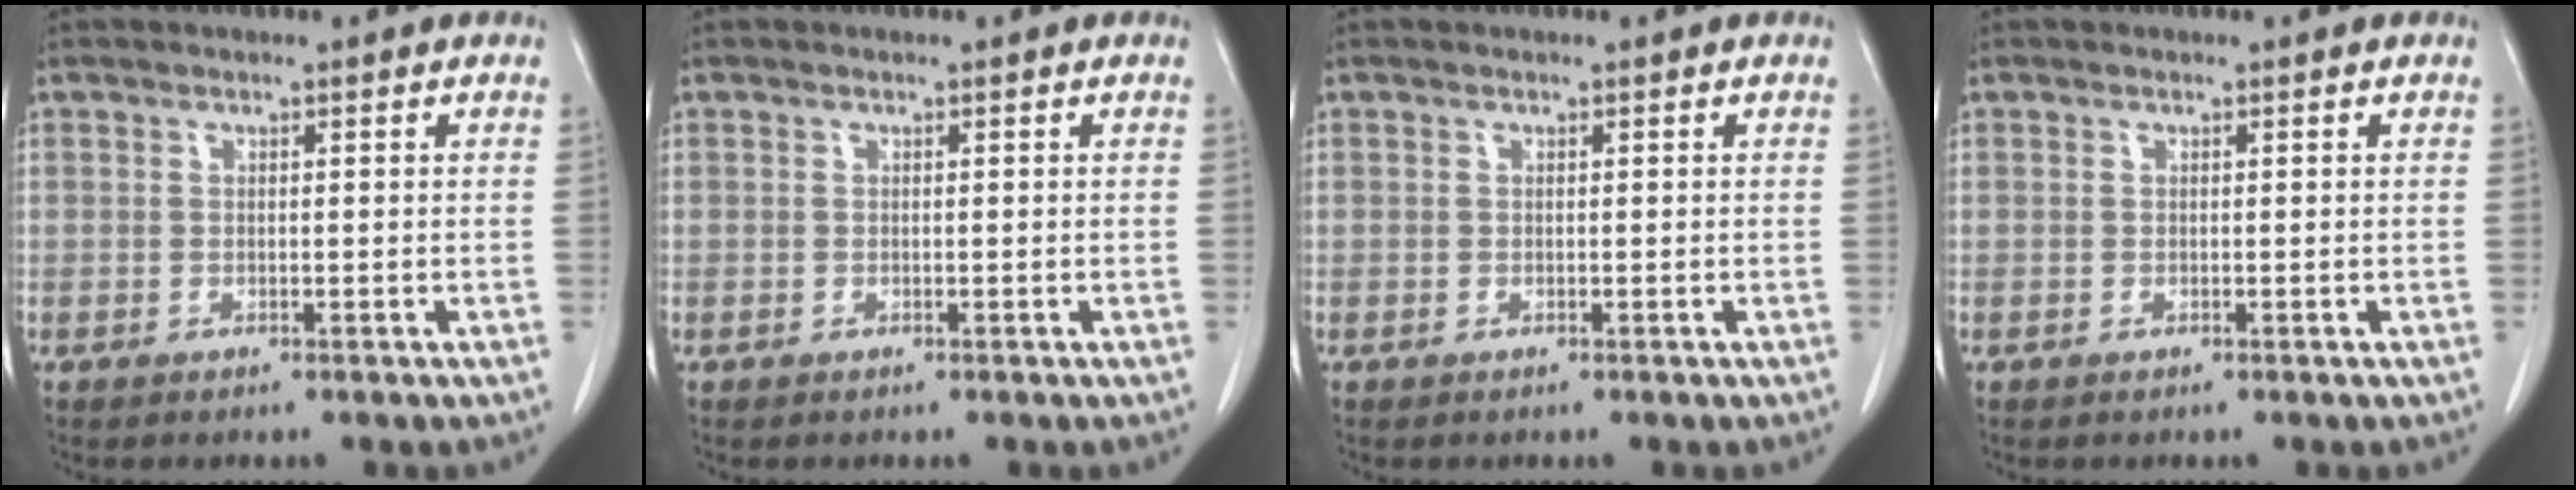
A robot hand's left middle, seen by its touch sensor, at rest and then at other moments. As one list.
[{"total": 0.0}, {"total": 0.0}, {"total": 0.0}]